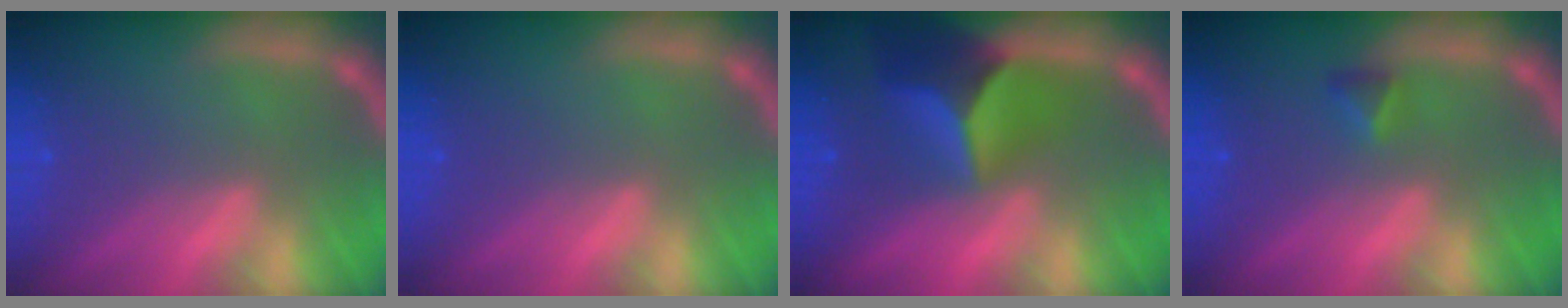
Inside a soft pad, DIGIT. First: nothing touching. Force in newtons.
{"total": 0.0}
{"total": 7.9}
{"total": 1.4}